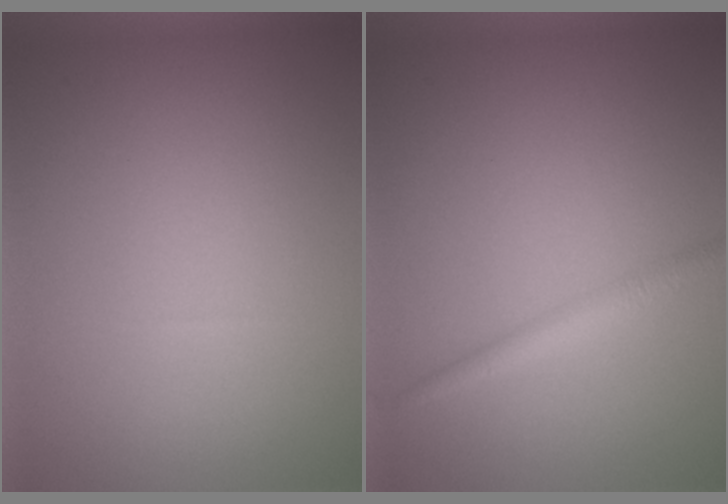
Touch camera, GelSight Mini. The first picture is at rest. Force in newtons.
{"total": 1.7, "press": 1.7, "slide": 0.0}